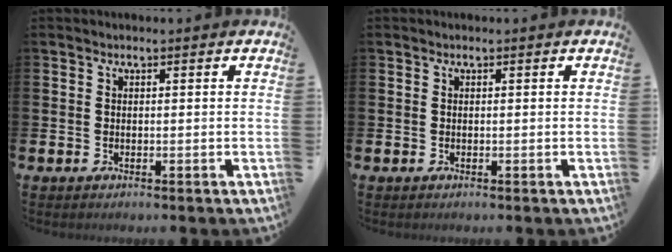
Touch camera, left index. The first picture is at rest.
{"total": 0.0}